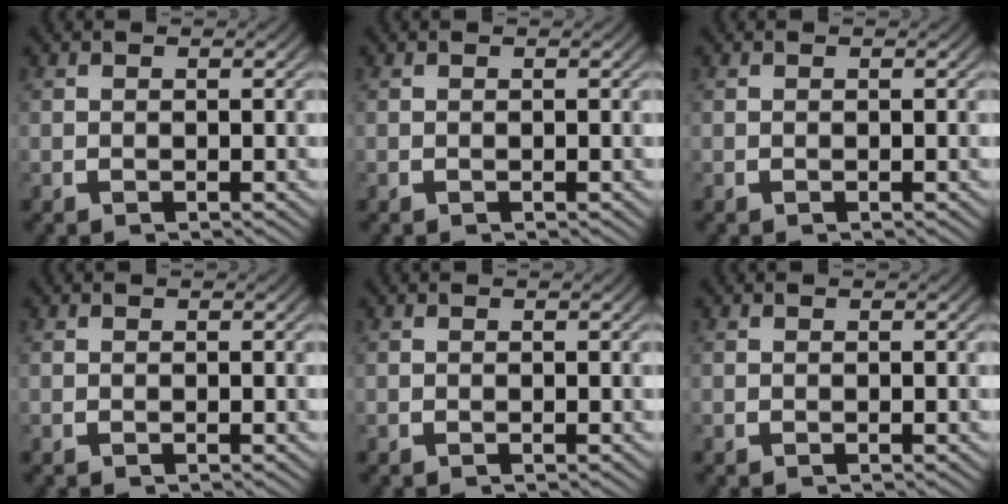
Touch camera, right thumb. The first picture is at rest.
{"total": 0.0}
{"total": 0.0}
{"total": 0.0}
{"total": 0.0}
{"total": 0.0}